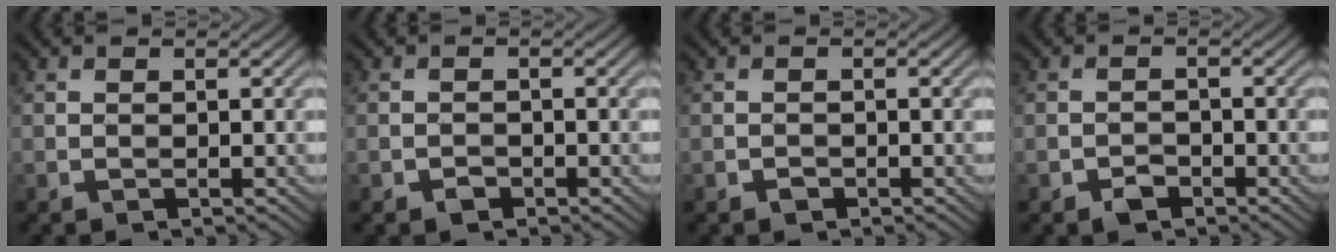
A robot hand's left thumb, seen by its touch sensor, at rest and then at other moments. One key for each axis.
{"total": 1.1, "fx": -0.8, "fy": 0.7, "fz": 0.4, "tx": -0.004, "ty": -0.001, "tz": -0.015}
{"total": 0.8, "fx": -0.5, "fy": 0.5, "fz": 0.3, "tx": -0.002, "ty": -0.002, "tz": -0.010}
{"total": 2.0, "fx": -1.4, "fy": 1.2, "fz": 0.8, "tx": -0.009, "ty": 0.001, "tz": -0.027}